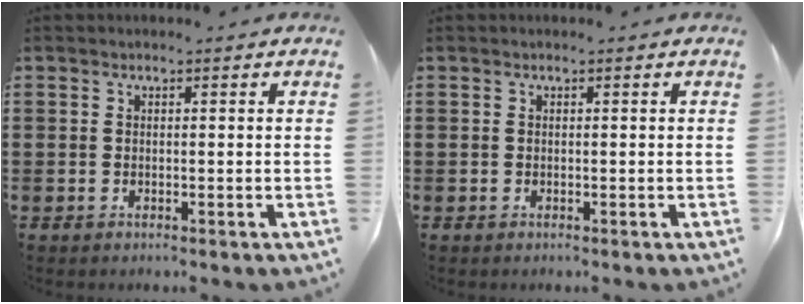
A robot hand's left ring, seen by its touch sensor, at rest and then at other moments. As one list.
[{"total": 0.0}]